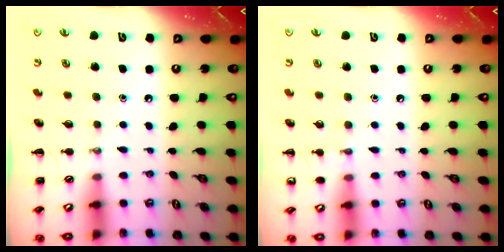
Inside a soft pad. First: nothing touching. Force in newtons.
{"total": 4.3, "press": 4.1, "slide": 1.3}